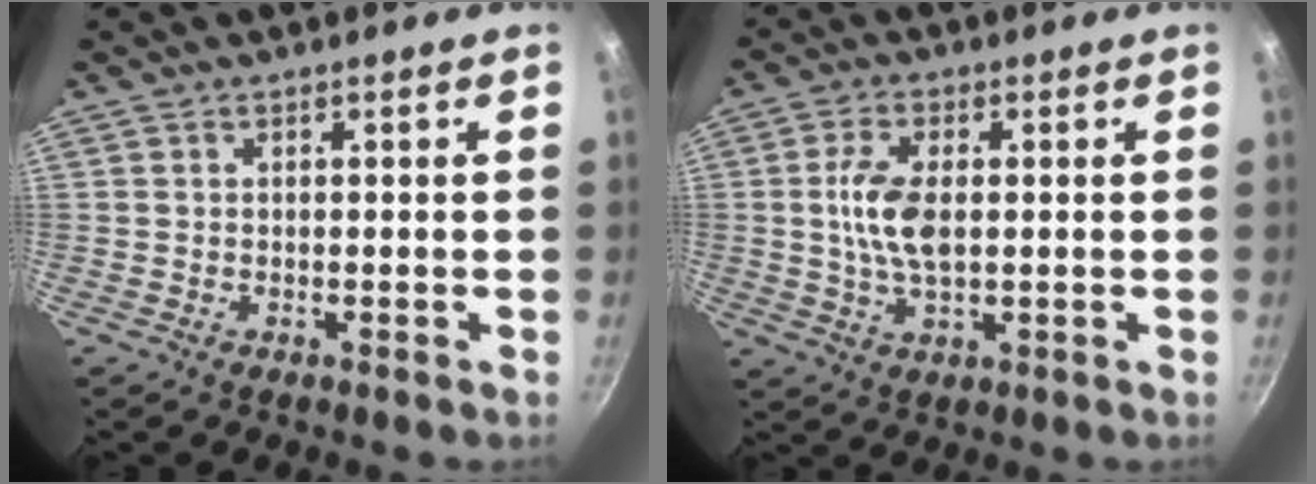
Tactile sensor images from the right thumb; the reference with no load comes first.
{"total": 8.2, "force": [0.6, 4.1, 7.1], "torque": [-0.140, 0.003, 0.009]}